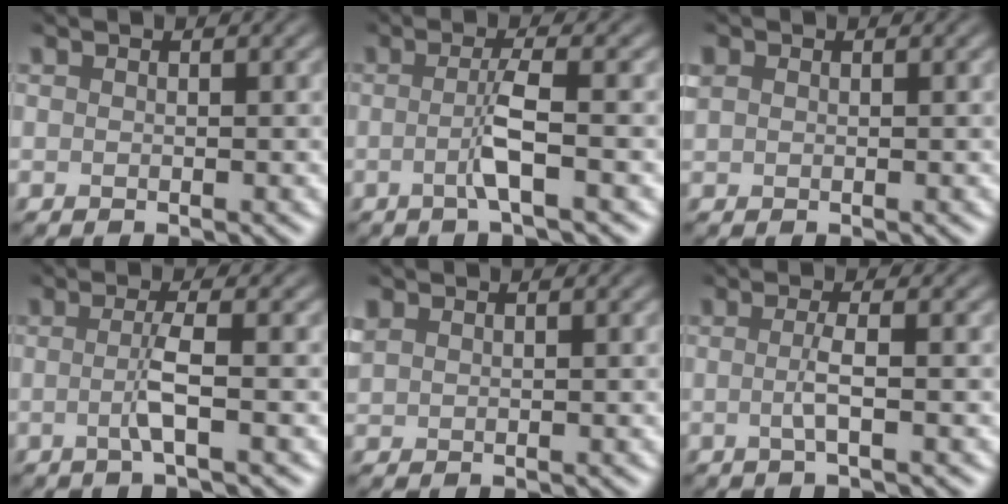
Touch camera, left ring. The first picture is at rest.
{"total": 2.8, "force": [-0.7, 0.2, 2.7], "torque": [-0.051, 0.001, -0.020]}
{"total": 1.1, "force": [0.4, 0.9, 0.4], "torque": [-0.010, 0.003, 0.008]}
{"total": 2.6, "force": [-0.4, 0.3, 2.5], "torque": [-0.048, -0.005, -0.014]}
{"total": 1.1, "force": [0.8, 0.7, 0.4], "torque": [-0.011, 0.002, 0.019]}
{"total": 1.9, "force": [-0.2, 0.3, 1.9], "torque": [-0.035, -0.004, -0.009]}